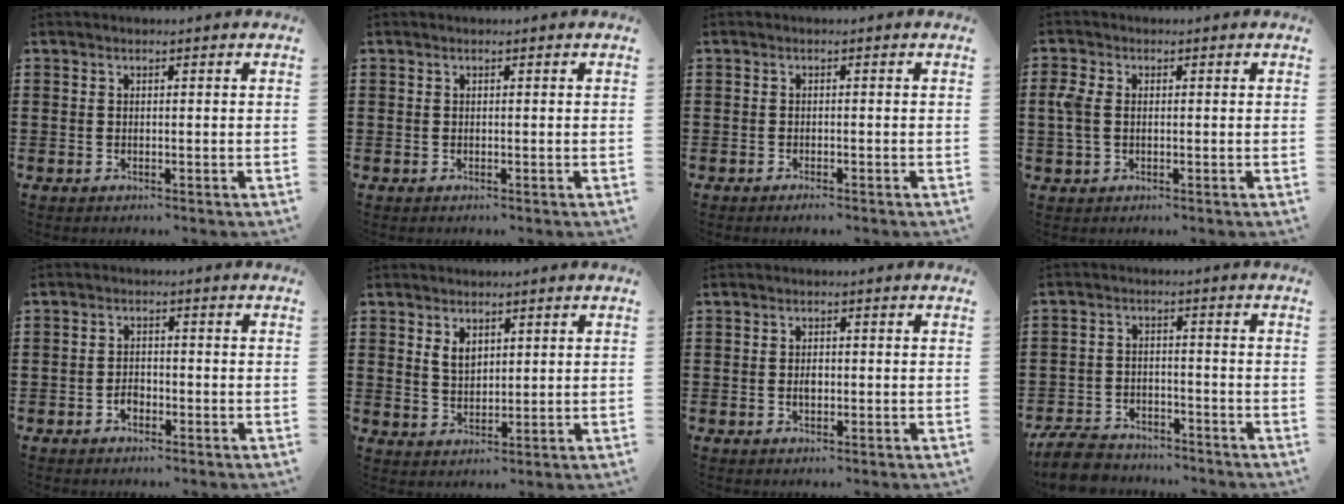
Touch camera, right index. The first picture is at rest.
{"total": 0.0}
{"total": 0.8, "force": [-0.7, 0.1, 0.3], "torque": [-0.008, -0.004, -0.013]}
{"total": 3.6, "force": [0.0, 2.4, 2.7], "torque": [-0.079, -0.002, -0.007]}
{"total": 2.0, "force": [-1.1, 1.3, 1.0], "torque": [-0.022, 0.000, -0.022]}
{"total": 3.0, "force": [1.6, 1.9, 1.6], "torque": [-0.030, 0.004, 0.028]}
{"total": 1.6, "force": [-0.2, 0.9, 1.3], "torque": [-0.026, 0.004, -0.004]}
{"total": 6.0, "force": [-5.7, 1.4, 1.4], "torque": [-0.038, 0.008, -0.114]}